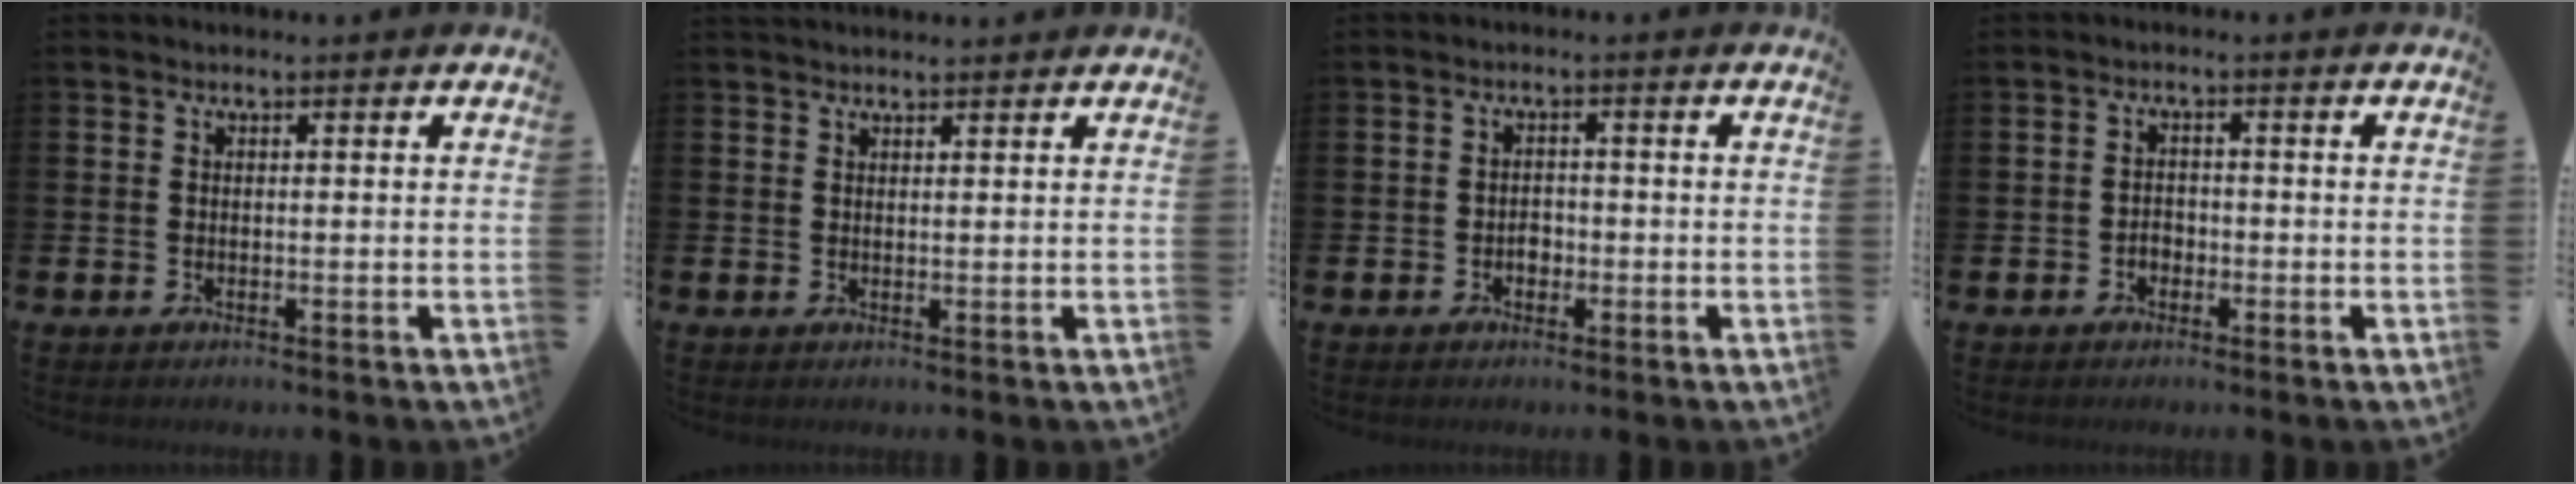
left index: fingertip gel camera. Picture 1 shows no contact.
{"total": 1.2, "force": [1.2, 0.2, 0.1], "torque": [0.006, -0.004, 0.019]}
{"total": 1.6, "force": [-0.6, 1.3, 0.7], "torque": [-0.012, 0.001, -0.014]}
{"total": 1.7, "force": [-0.7, 1.4, 0.6], "torque": [-0.011, 0.001, -0.016]}